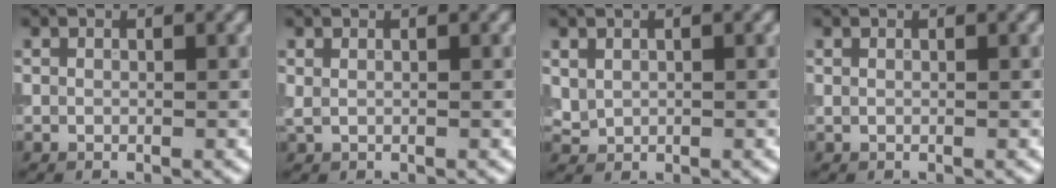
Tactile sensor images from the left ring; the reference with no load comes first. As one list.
[{"total": 0.5, "force": [0.3, 0.2, 0.4], "torque": [-0.010, 0.002, 0.006]}, {"total": 1.0, "force": [0.4, 0.8, 0.4], "torque": [-0.007, -0.001, 0.013]}, {"total": 0.0}]